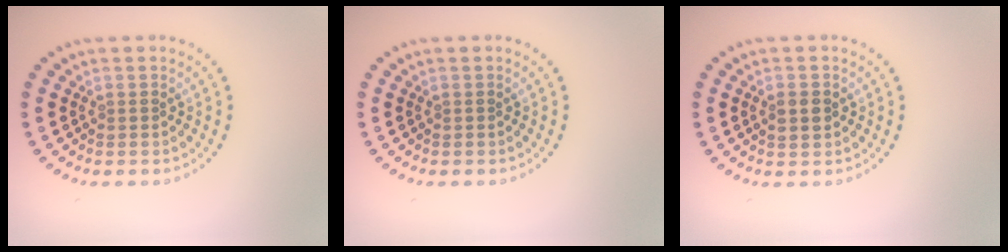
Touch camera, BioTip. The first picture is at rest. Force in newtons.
{"total": 0.0}
{"total": 1.2, "press": 1.2, "slide": 0.1}